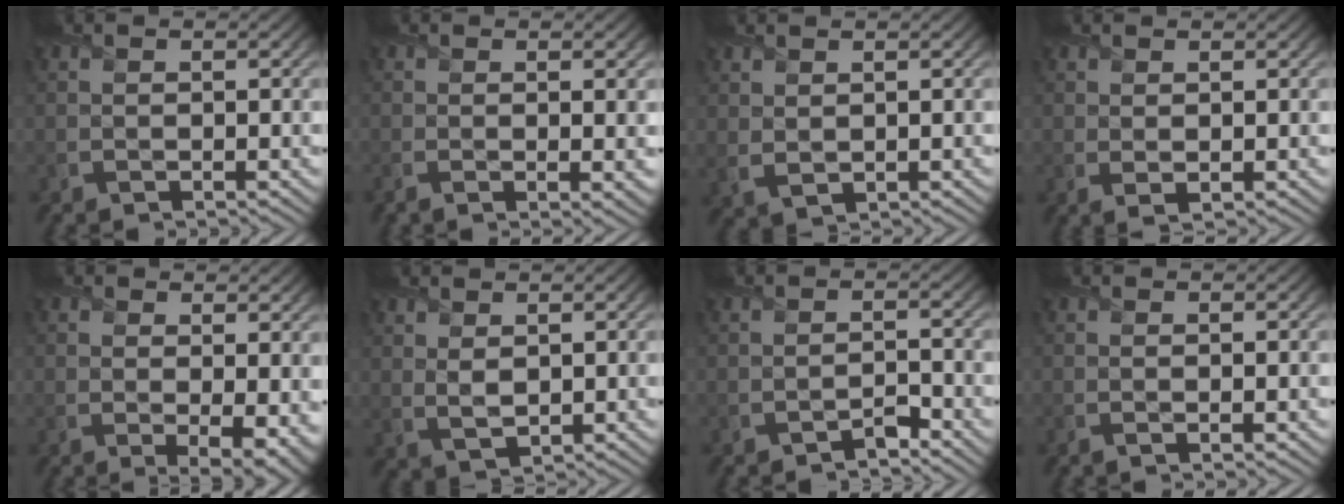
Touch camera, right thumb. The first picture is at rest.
{"total": 3.9, "force": [-0.2, 1.0, 3.8], "torque": [-0.060, -0.005, -0.004]}
{"total": 1.9, "force": [1.2, 1.1, 1.1], "torque": [-0.028, -0.003, 0.031]}
{"total": 1.2, "force": [0.5, 0.4, 1.1], "torque": [-0.023, -0.003, 0.013]}
{"total": 5.3, "force": [0.3, 2.5, 4.7], "torque": [-0.069, -0.017, 0.016]}
{"total": 2.6, "force": [1.3, 1.3, 1.8], "torque": [-0.049, -0.004, 0.031]}
{"total": 1.7, "force": [-1.5, 0.3, 0.7], "torque": [-0.009, 0.005, -0.029]}
{"total": 0.9, "force": [-0.1, 0.0, 0.9], "torque": [-0.016, -0.001, -0.003]}